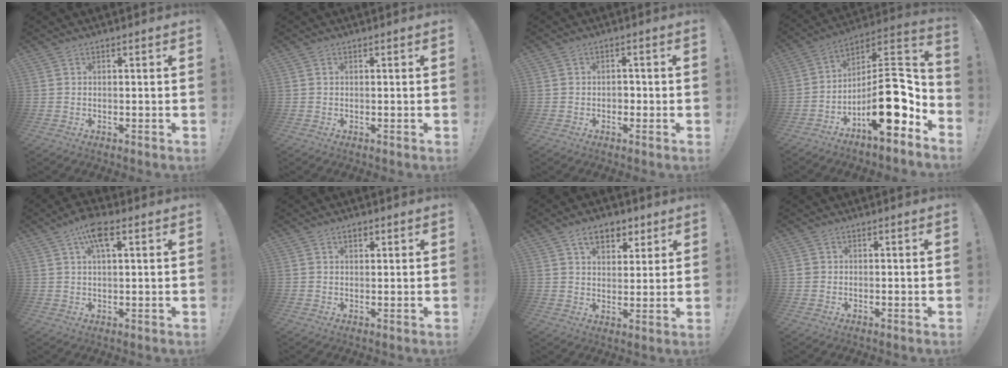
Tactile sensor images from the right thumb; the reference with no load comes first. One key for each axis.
{"total": 0.0}
{"total": 1.9, "fx": -0.6, "fy": 1.6, "fz": 0.8, "tx": -0.013, "ty": 0.004, "tz": -0.012}
{"total": 18.4, "fx": -5.7, "fy": 7.1, "fz": 16.0, "tx": -0.240, "ty": 0.022, "tz": -0.087}
{"total": 7.5, "fx": 3.4, "fy": 2.9, "fz": 6.0, "tx": -0.102, "ty": -0.003, "tz": 0.058}
{"total": 1.9, "fx": 1.0, "fy": 1.1, "fz": 1.1, "tx": -0.014, "ty": -0.001, "tz": 0.015}
{"total": 8.8, "fx": 4.8, "fy": 5.5, "fz": 4.8, "tx": -0.067, "ty": -0.011, "tz": 0.088}
{"total": 1.0, "fx": -0.1, "fy": 1.0, "fz": 0.2, "tx": -0.003, "ty": 0.002, "tz": -0.002}